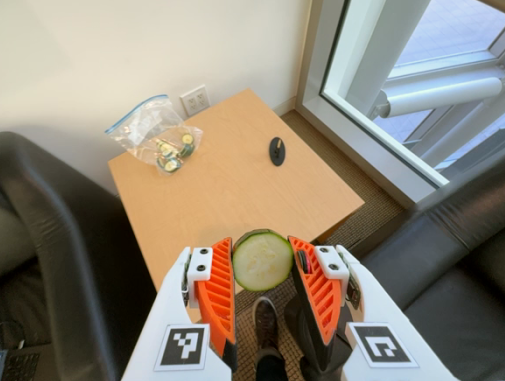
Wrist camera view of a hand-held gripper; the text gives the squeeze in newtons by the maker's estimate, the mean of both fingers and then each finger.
{"total": 8.9, "left": 9.1, "right": 8.8}